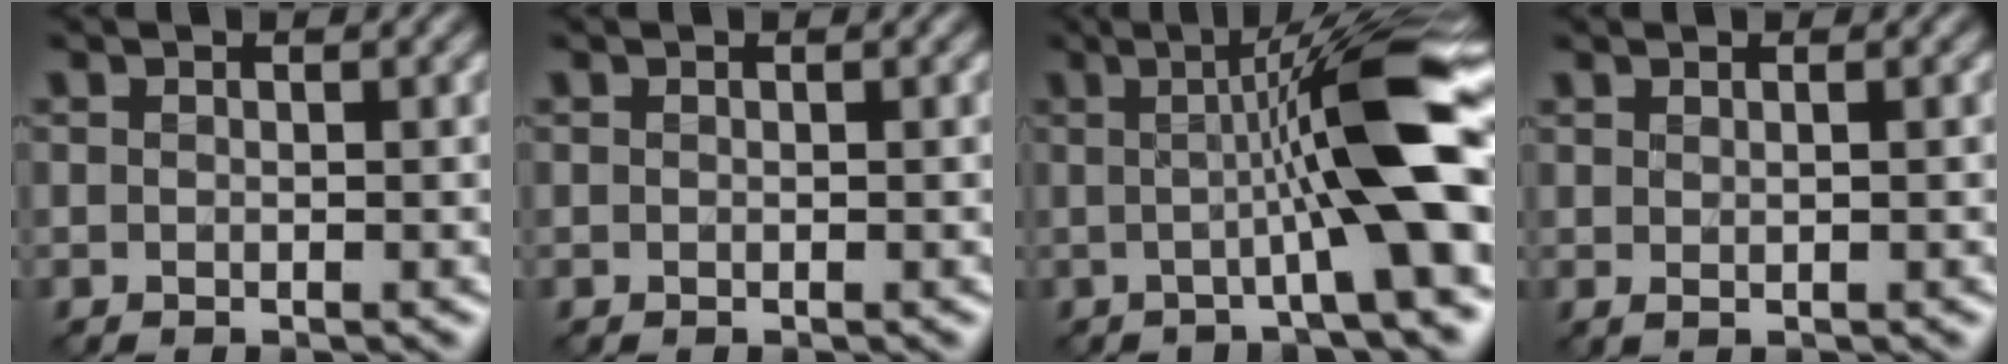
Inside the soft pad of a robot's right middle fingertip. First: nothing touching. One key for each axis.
{"total": 0.0}
{"total": 10.3, "fx": -0.1, "fy": 1.0, "fz": 10.2, "tx": -0.128, "ty": 0.011, "tz": -0.008}
{"total": 0.9, "fx": 0.8, "fy": -0.4, "fz": -0.1, "tx": 0.000, "ty": 0.006, "tz": 0.015}